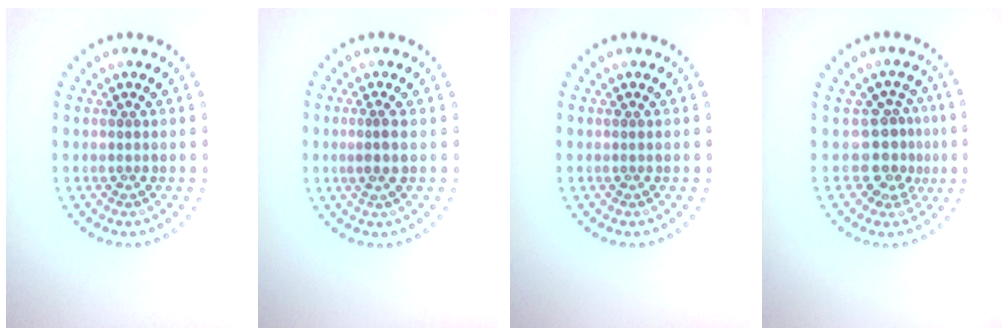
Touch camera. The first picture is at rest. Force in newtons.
{"total": 1.6, "press": 1.4, "slide": 0.7}
{"total": 0.0}
{"total": 3.0, "press": 2.1, "slide": 2.1}